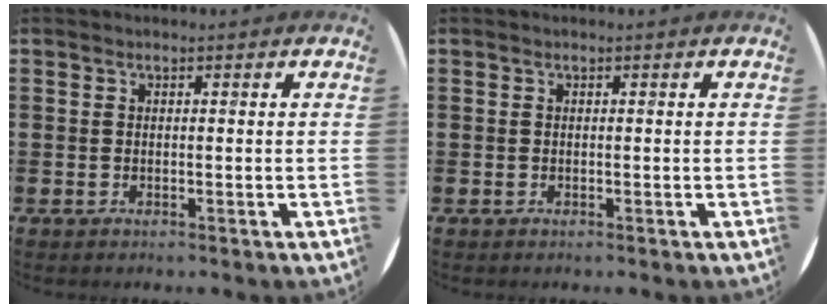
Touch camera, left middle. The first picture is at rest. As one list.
[{"total": 0.0}]